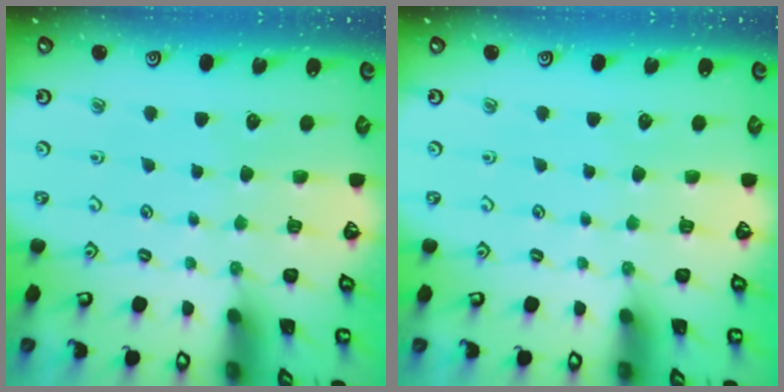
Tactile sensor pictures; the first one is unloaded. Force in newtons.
{"total": 0.0}